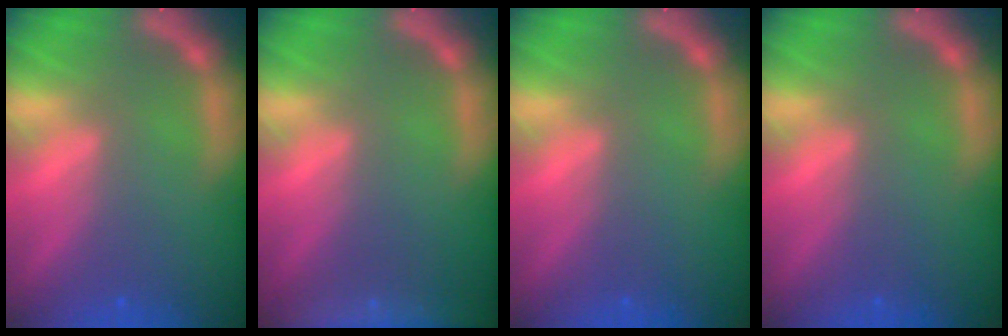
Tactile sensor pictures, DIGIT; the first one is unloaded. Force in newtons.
{"total": 9.5}
{"total": 0.0}
{"total": 0.0}